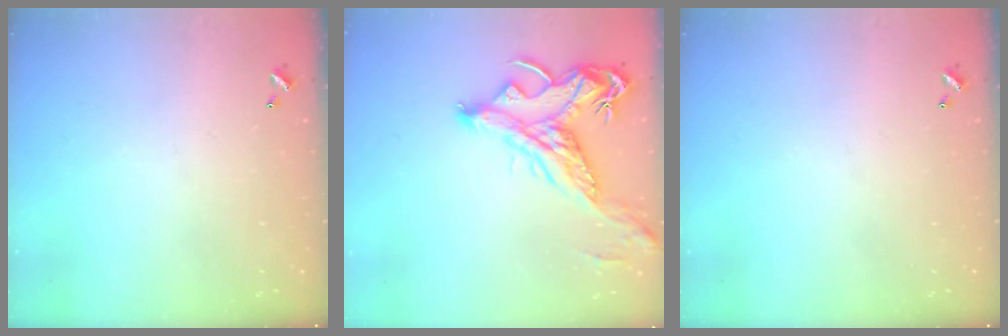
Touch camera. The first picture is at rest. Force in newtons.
{"total": 4.4, "press": 4.0, "slide": 1.7}
{"total": 0.0}